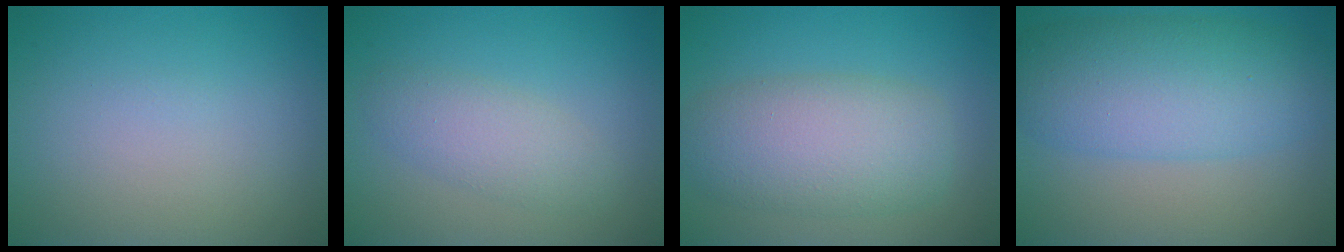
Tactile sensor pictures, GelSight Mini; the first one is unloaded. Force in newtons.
{"total": 2.8, "press": 2.8, "slide": 0.0}
{"total": 6.5, "press": 6.5, "slide": 0.3}
{"total": 7.8, "press": 7.8, "slide": 0.2}